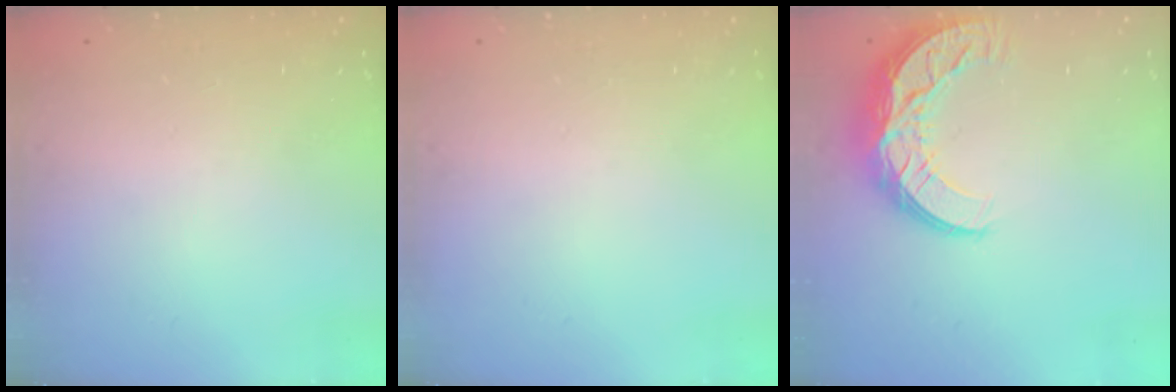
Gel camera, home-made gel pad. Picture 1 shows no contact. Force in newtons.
{"total": 0.0}
{"total": 12.3, "press": 12.3, "slide": 0.9}